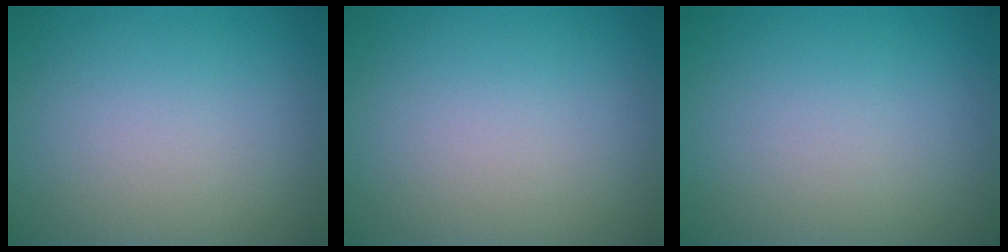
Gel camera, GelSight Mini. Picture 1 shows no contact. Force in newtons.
{"total": 0.0}
{"total": 0.0}